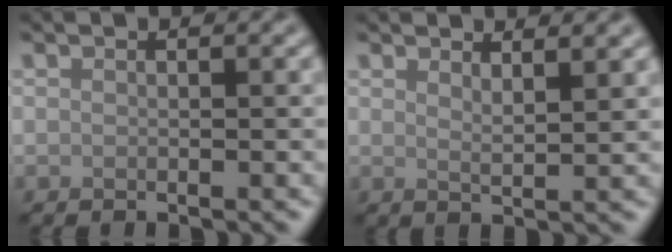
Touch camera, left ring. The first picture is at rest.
{"total": 2.3, "force": [1.7, 0.6, 1.4], "torque": [-0.009, 0.000, 0.024]}